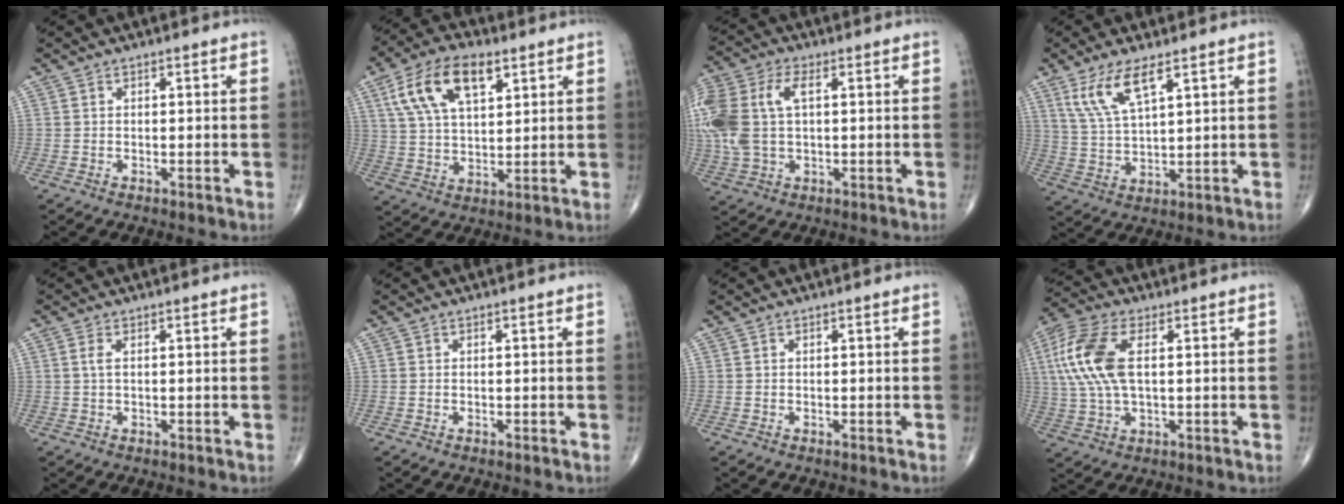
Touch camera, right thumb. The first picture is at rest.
{"total": 14.1, "force": [6.3, 7.0, 10.4], "torque": [-0.185, -0.004, 0.117]}
{"total": 15.6, "force": [2.2, 9.0, 12.6], "torque": [-0.324, 0.018, 0.043]}
{"total": 8.7, "force": [4.9, 2.6, 6.7], "torque": [-0.141, -0.019, 0.109]}
{"total": 1.5, "force": [0.4, 0.5, 1.3], "torque": [-0.039, 0.004, 0.011]}
{"total": 0.0}
{"total": 0.0}
{"total": 13.3, "force": [2.5, 6.4, 11.3], "torque": [-0.272, 0.010, 0.050]}